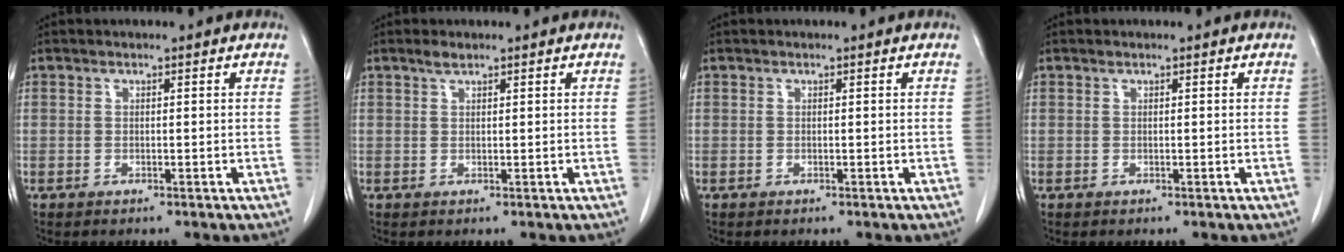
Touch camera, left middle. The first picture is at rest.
{"total": 1.2, "force": [1.0, 0.2, 0.7], "torque": [-0.018, 0.001, 0.022]}
{"total": 0.0}
{"total": 0.0}